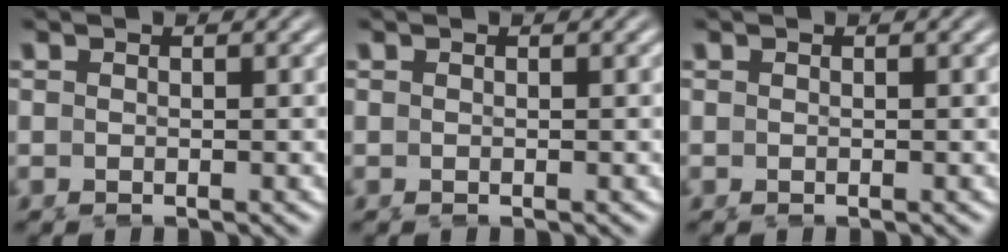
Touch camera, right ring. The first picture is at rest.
{"total": 0.0}
{"total": 0.0}